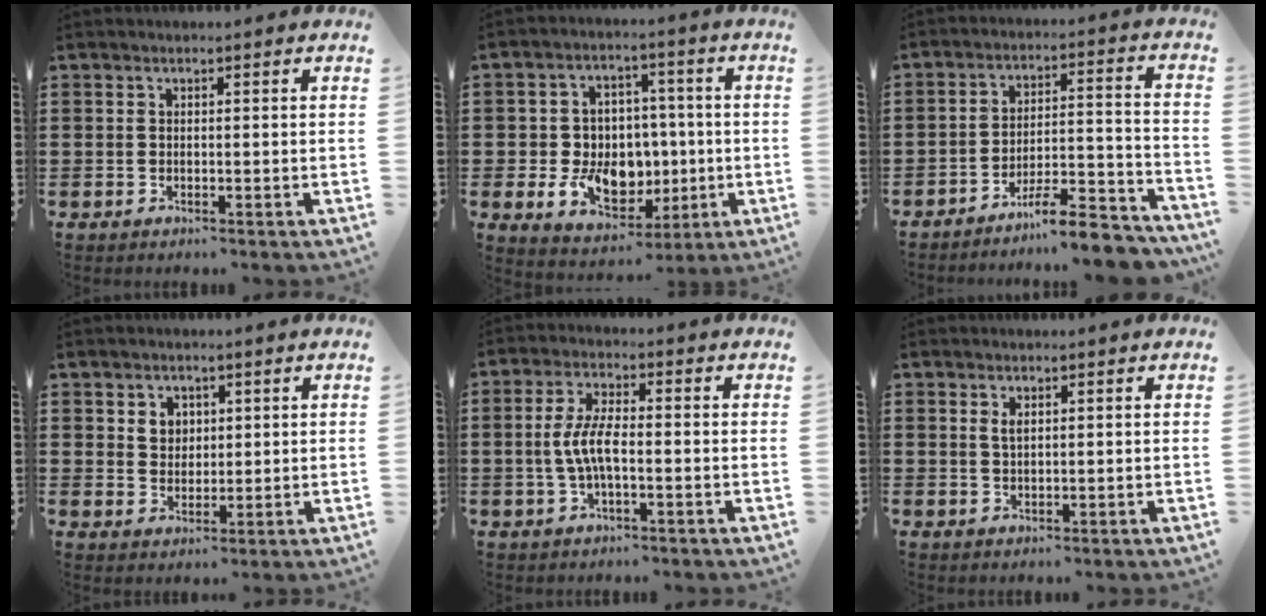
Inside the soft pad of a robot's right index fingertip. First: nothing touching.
{"total": 10.2, "force": [-1.4, 7.9, 6.3], "torque": [-0.122, 0.016, -0.014]}
{"total": 8.6, "force": [-7.6, 0.7, 3.8], "torque": [-0.049, 0.017, -0.141]}
{"total": 2.9, "force": [1.4, 2.4, 0.7], "torque": [-0.023, 0.009, 0.025]}
{"total": 5.5, "force": [-0.9, 1.8, 5.1], "torque": [-0.119, -0.004, -0.025]}
{"total": 1.3, "force": [0.6, 0.5, 1.0], "torque": [-0.022, 0.003, 0.009]}